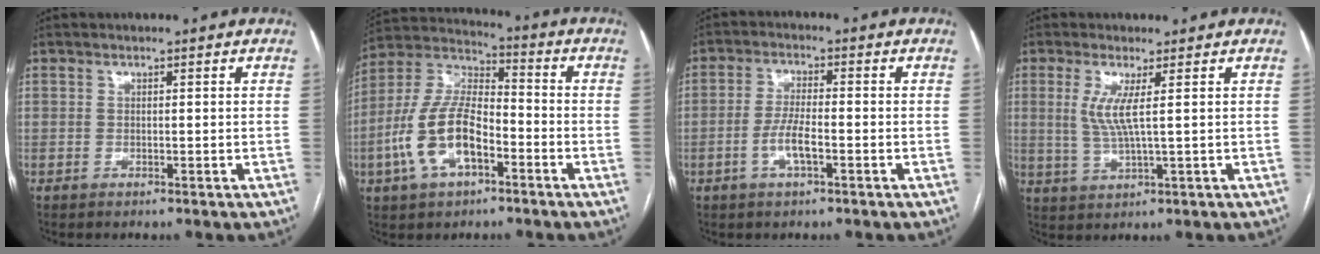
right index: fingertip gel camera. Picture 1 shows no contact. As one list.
[{"total": 13.6, "force": [-4.7, 6.1, 11.2], "torque": [-0.247, 0.017, -0.089]}, {"total": 4.9, "force": [-1.7, 1.0, 4.4], "torque": [-0.088, 0.003, -0.034]}, {"total": 4.7, "force": [1.2, 0.0, 4.5], "torque": [-0.103, -0.002, 0.029]}]